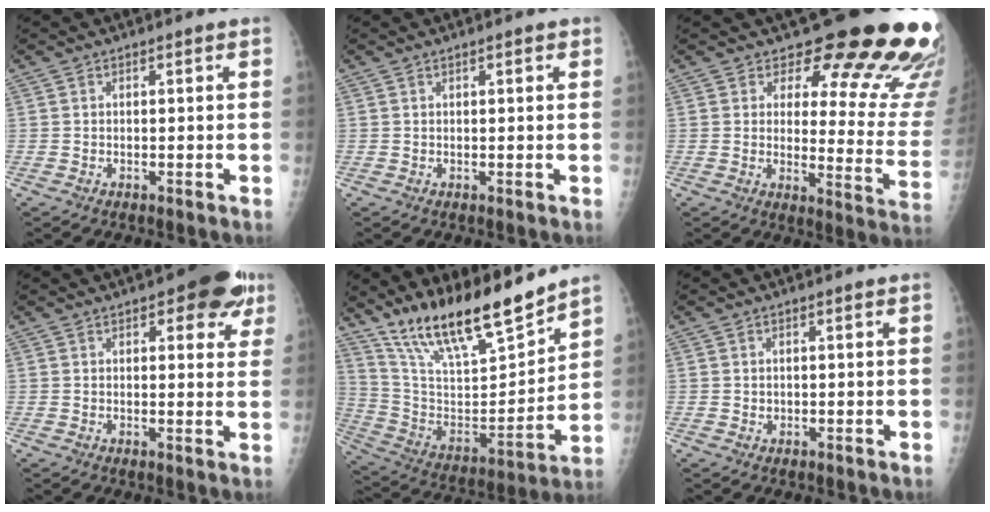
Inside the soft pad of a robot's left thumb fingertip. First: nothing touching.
{"total": 1.4, "force": [0.8, 0.4, 1.0], "torque": [-0.013, 0.000, 0.009]}
{"total": 19.7, "force": [16.2, 6.5, 9.0], "torque": [-0.058, -0.131, 0.184]}
{"total": 8.9, "force": [4.7, 3.9, 6.5], "torque": [-0.043, -0.013, 0.051]}
{"total": 20.8, "force": [17.2, 4.4, 10.9], "torque": [-0.161, -0.095, 0.310]}
{"total": 0.6, "force": [0.3, 0.5, 0.2], "torque": [0.004, -0.001, 0.004]}